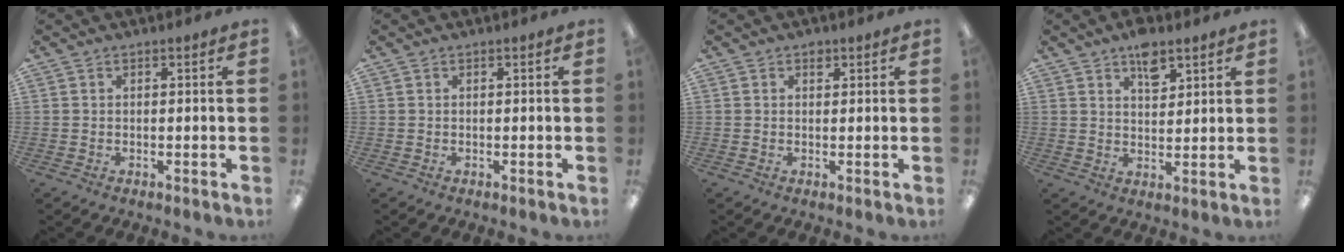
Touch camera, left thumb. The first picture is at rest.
{"total": 0.0}
{"total": 1.3, "force": [0.8, 0.8, 0.5], "torque": [-0.003, -0.001, 0.013]}
{"total": 6.8, "force": [4.6, 3.4, 3.8], "torque": [-0.047, -0.022, 0.077]}